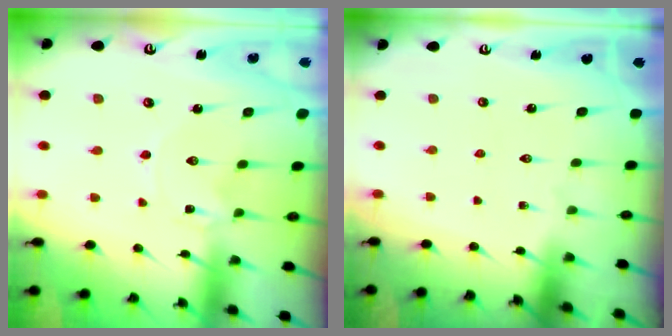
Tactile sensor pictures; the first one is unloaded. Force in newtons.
{"total": 0.0}